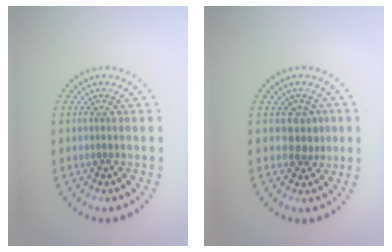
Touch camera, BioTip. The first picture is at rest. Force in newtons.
{"total": 2.0, "press": 1.7, "slide": 1.1}